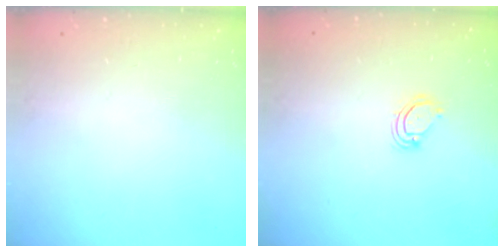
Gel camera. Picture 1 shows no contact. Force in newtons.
{"total": 4.3, "press": 4.3, "slide": 0.3}